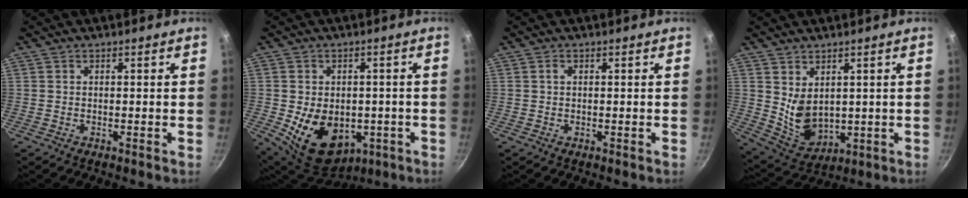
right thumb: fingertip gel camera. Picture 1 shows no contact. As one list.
[{"total": 14.3, "force": [-3.3, 10.1, 9.6], "torque": [-0.131, -0.003, -0.026]}, {"total": 0.9, "force": [0.2, 0.6, 0.5], "torque": [-0.009, 0.003, 0.003]}, {"total": 7.8, "force": [2.3, 5.4, 5.2], "torque": [-0.074, -0.034, 0.064]}]